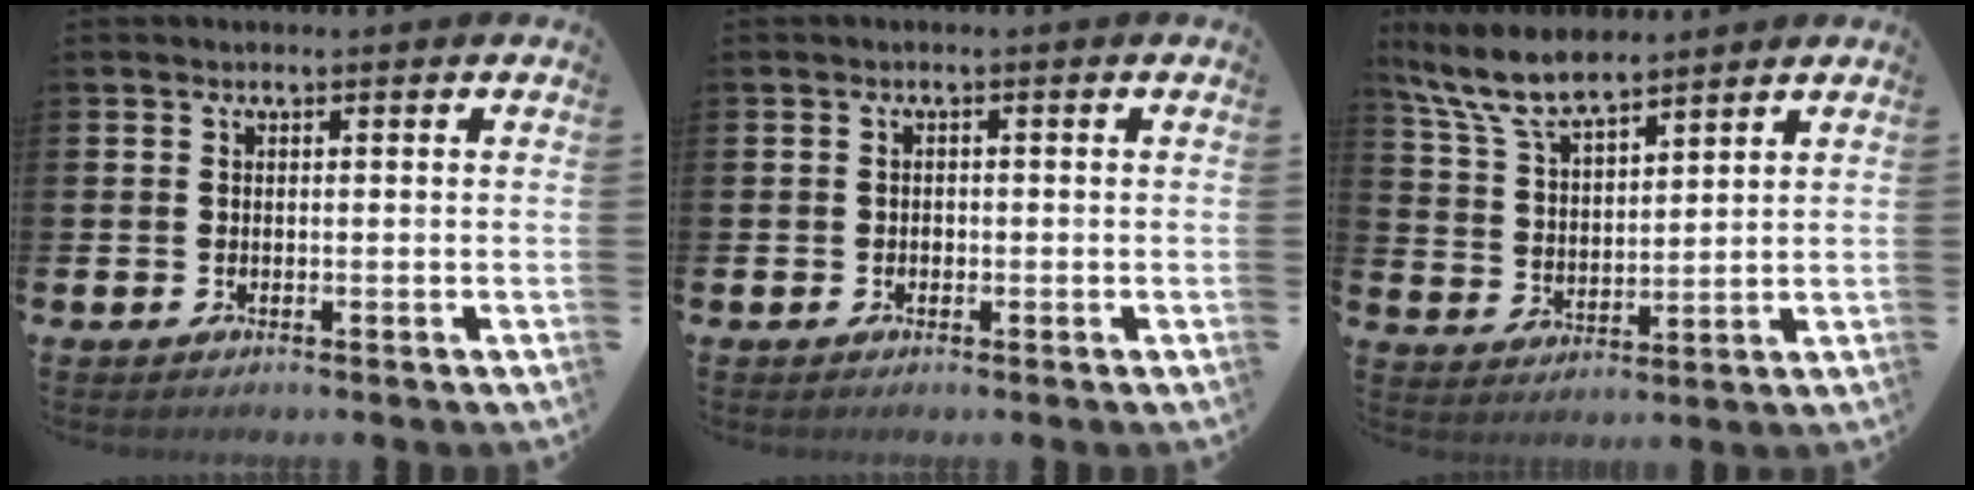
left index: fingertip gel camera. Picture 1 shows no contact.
{"total": 0.7, "force": [-0.3, 0.6, 0.2], "torque": [-0.012, 0.007, -0.005]}
{"total": 8.4, "force": [7.4, 1.7, 3.4], "torque": [-0.101, -0.025, 0.136]}